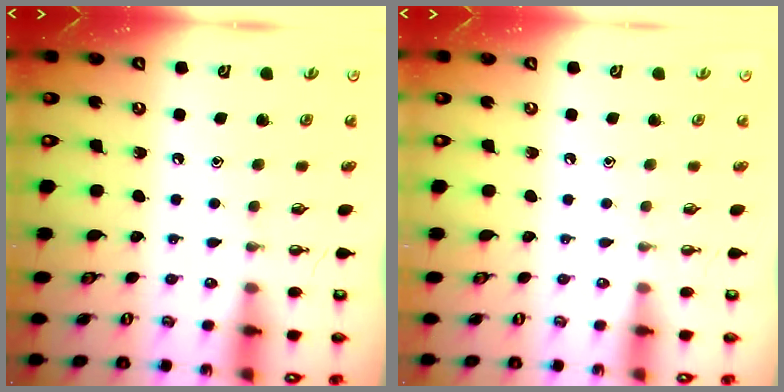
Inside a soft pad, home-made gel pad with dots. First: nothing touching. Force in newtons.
{"total": 0.0}